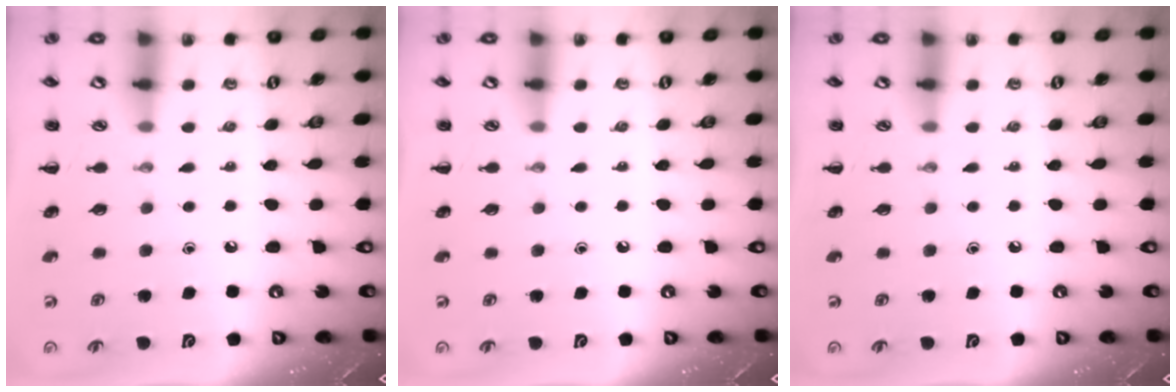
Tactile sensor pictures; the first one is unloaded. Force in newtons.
{"total": 0.0}
{"total": 0.0}